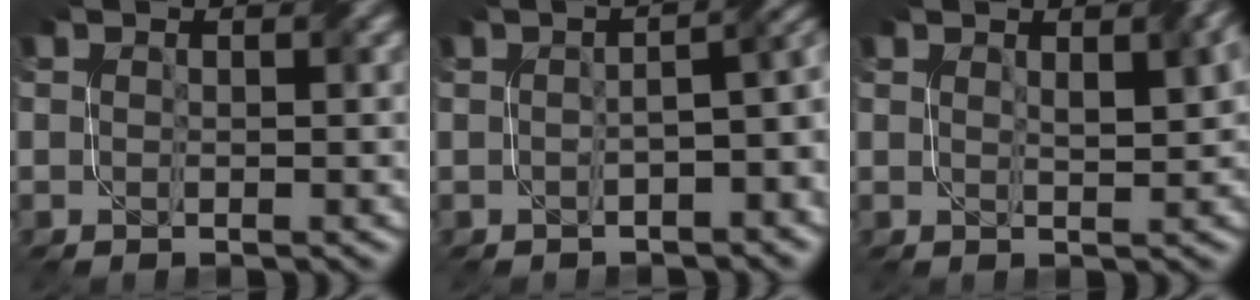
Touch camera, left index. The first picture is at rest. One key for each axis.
{"total": 4.9, "fx": -1.2, "fy": 1.7, "fz": 4.5, "tx": -0.046, "ty": 0.005, "tz": -0.020}
{"total": 2.9, "fx": 1.4, "fy": 0.6, "fz": 2.5, "tx": -0.036, "ty": 0.008, "tz": 0.023}